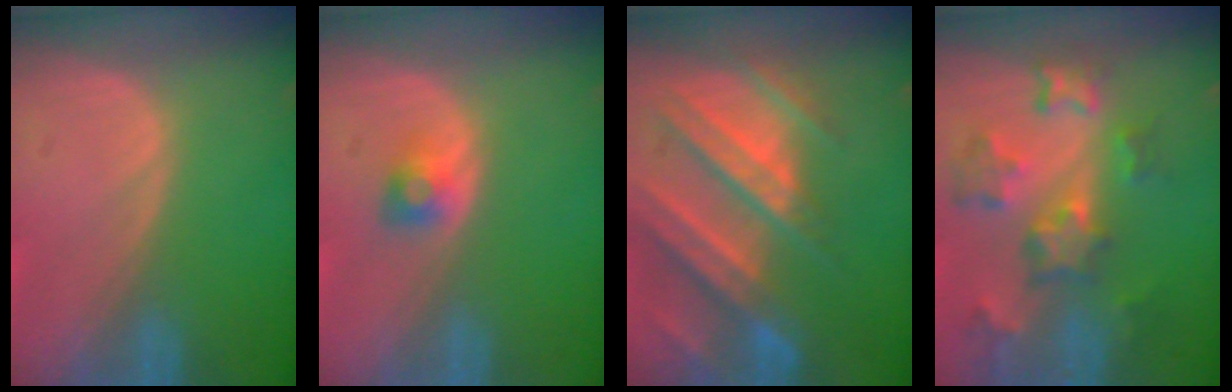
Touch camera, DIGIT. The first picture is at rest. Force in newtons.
{"total": 2.2, "press": 2.2, "slide": 0.3}
{"total": 11.1, "press": 9.8, "slide": 5.2}
{"total": 8.8, "press": 7.8, "slide": 4.2}